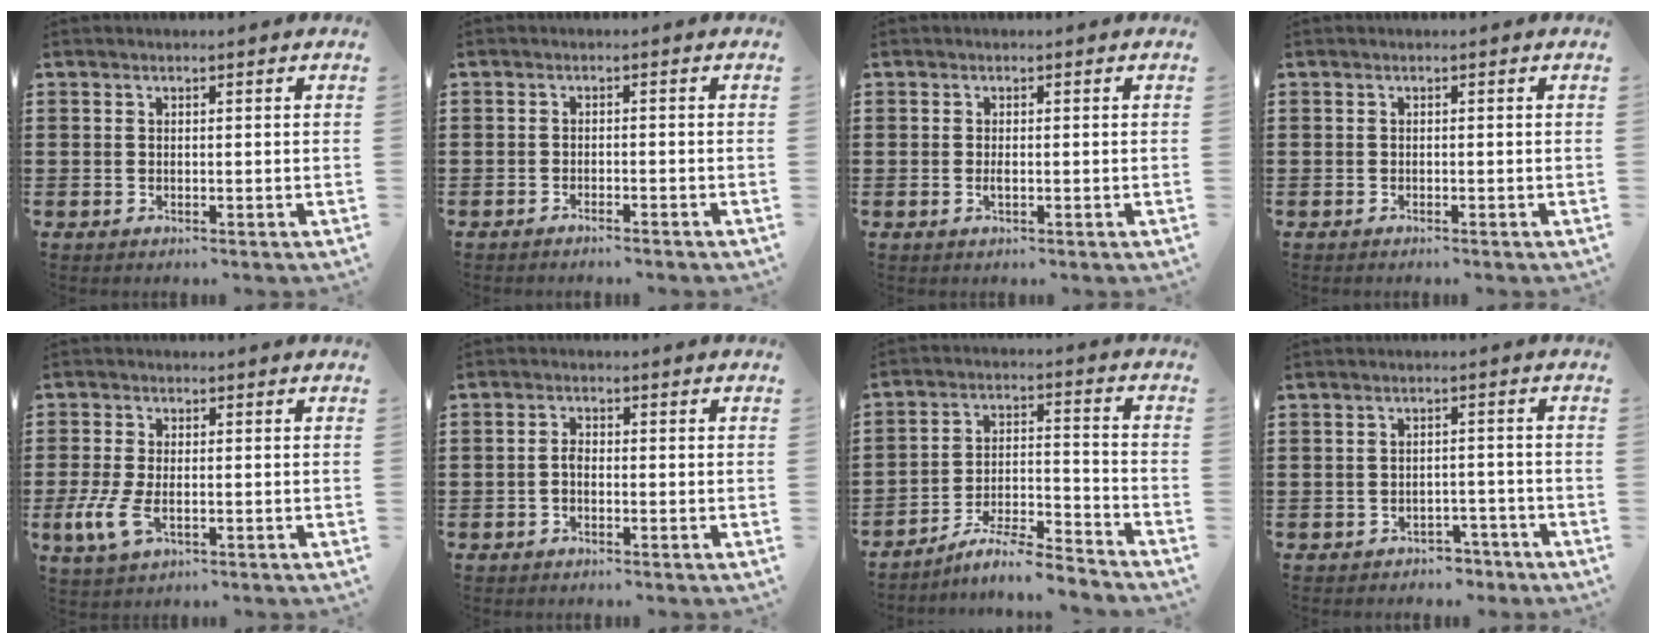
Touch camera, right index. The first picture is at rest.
{"total": 1.3, "force": [-1.3, -0.1, 0.3], "torque": [-0.009, 0.000, -0.026]}
{"total": 0.9, "force": [-0.2, 0.2, 0.9], "torque": [-0.018, -0.007, -0.001]}
{"total": 0.0}
{"total": 5.3, "force": [-1.4, 2.5, 4.4], "torque": [-0.116, -0.016, -0.032]}
{"total": 1.6, "force": [-0.7, 0.7, 1.2], "torque": [-0.033, -0.003, -0.015]}
{"total": 7.0, "force": [-6.4, 0.0, 2.9], "torque": [-0.046, -0.002, -0.122]}
{"total": 2.4, "force": [-2.3, 0.8, 0.3], "torque": [-0.013, 0.001, -0.046]}